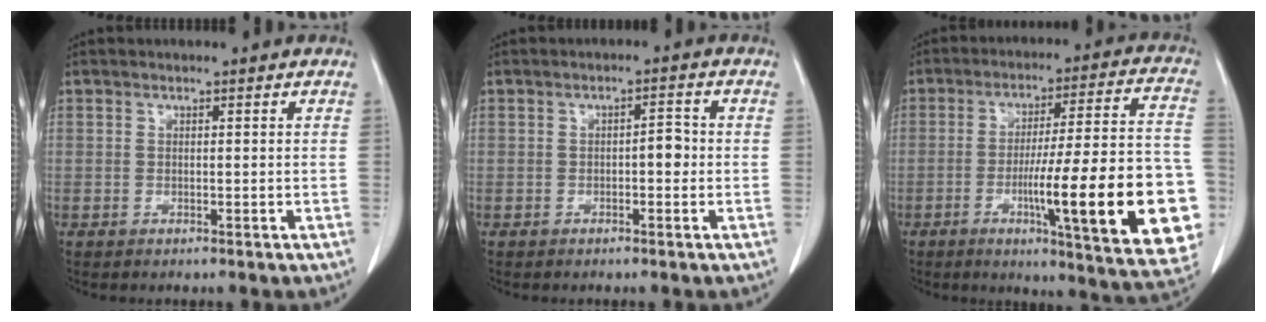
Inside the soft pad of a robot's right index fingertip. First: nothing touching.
{"total": 2.3, "force": [-0.4, 0.9, 2.0], "torque": [-0.023, 0.007, -0.007]}
{"total": 23.9, "force": [-6.3, 2.6, 22.9], "torque": [-0.247, 0.007, -0.078]}